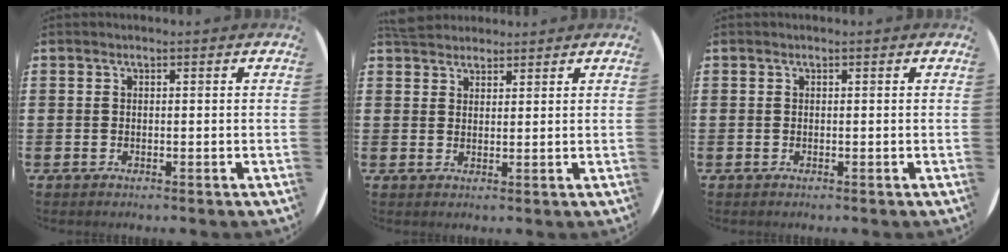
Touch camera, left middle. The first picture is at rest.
{"total": 3.4, "force": [3.2, 1.0, 0.3], "torque": [-0.004, -0.003, 0.060]}
{"total": 0.0}